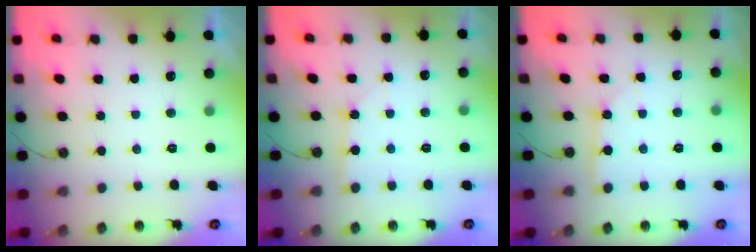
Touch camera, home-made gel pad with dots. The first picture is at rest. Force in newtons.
{"total": 5.7, "press": 5.7, "slide": 0.5}
{"total": 1.8, "press": 1.8, "slide": 0.2}